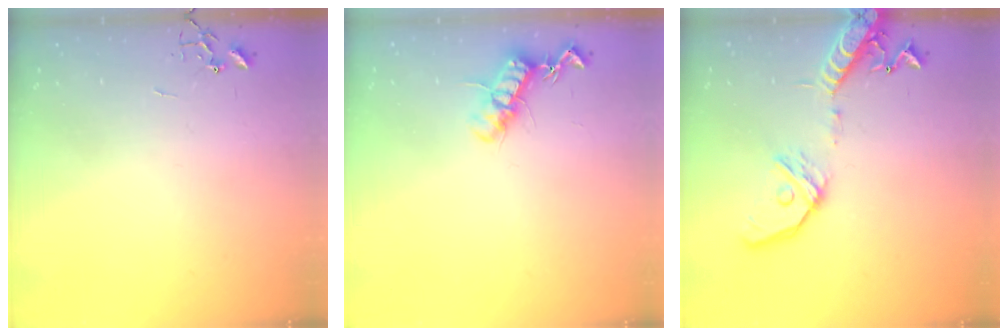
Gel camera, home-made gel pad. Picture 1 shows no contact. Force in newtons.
{"total": 12.5, "press": 12.5, "slide": 0.4}
{"total": 16.0, "press": 15.7, "slide": 3.1}